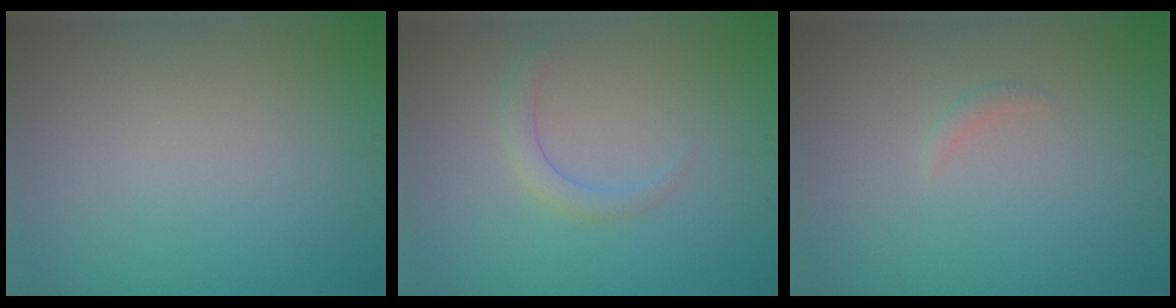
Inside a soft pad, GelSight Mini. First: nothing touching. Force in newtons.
{"total": 1.6, "press": 1.6, "slide": 0.1}
{"total": 0.6, "press": 0.6, "slide": 0.0}